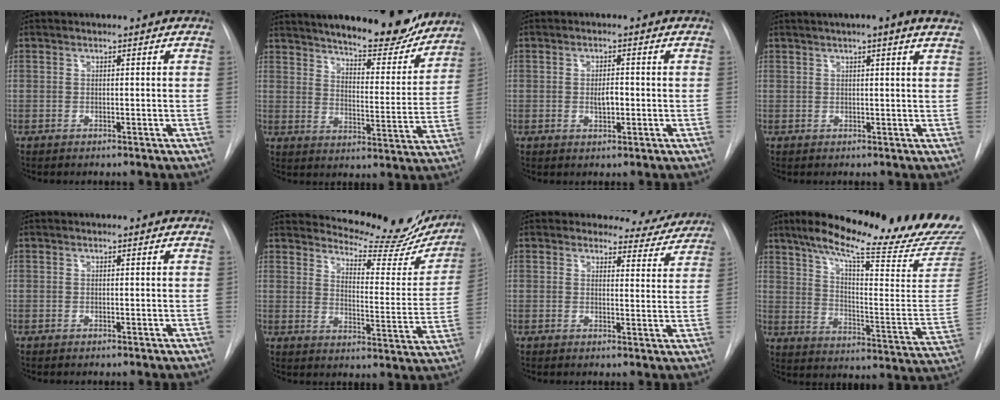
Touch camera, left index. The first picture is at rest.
{"total": 21.4, "force": [18.8, 4.5, 9.1], "torque": [-0.140, -0.024, 0.248]}
{"total": 2.5, "force": [-0.3, 1.0, 2.3], "torque": [-0.040, 0.001, -0.002]}
{"total": 7.3, "force": [5.4, -0.1, 4.9], "torque": [-0.067, 0.018, 0.056]}
{"total": 0.0}
{"total": 19.6, "force": [18.3, 4.5, 5.5], "torque": [-0.063, -0.069, 0.214]}
{"total": 6.7, "force": [6.2, 2.3, -0.4], "torque": [0.023, -0.021, 0.057]}
{"total": 26.8, "force": [22.0, 1.6, 15.2], "torque": [-0.235, -0.077, 0.290]}